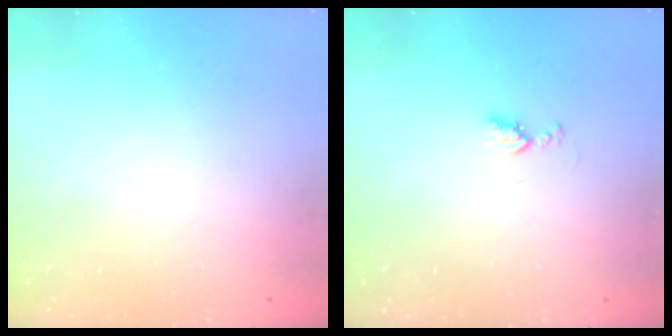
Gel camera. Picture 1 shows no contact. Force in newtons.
{"total": 4.5, "press": 4.5, "slide": 0.6}